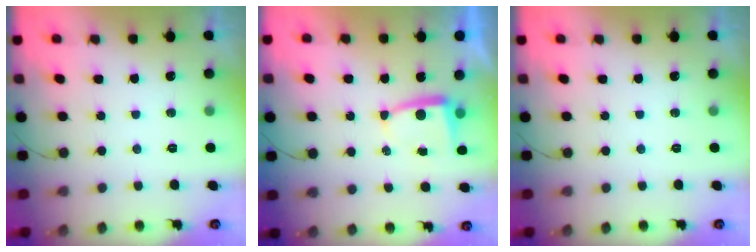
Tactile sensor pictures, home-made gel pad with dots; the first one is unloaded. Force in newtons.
{"total": 3.7, "press": 3.7, "slide": 0.5}
{"total": 0.0}